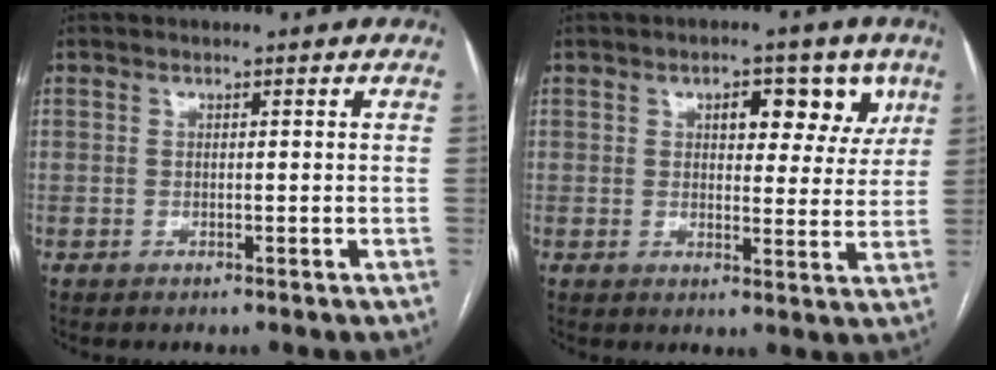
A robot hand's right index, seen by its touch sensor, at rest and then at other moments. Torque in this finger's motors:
{"motor_torque": [0.58, 0.50, 0.26, 0.05]}